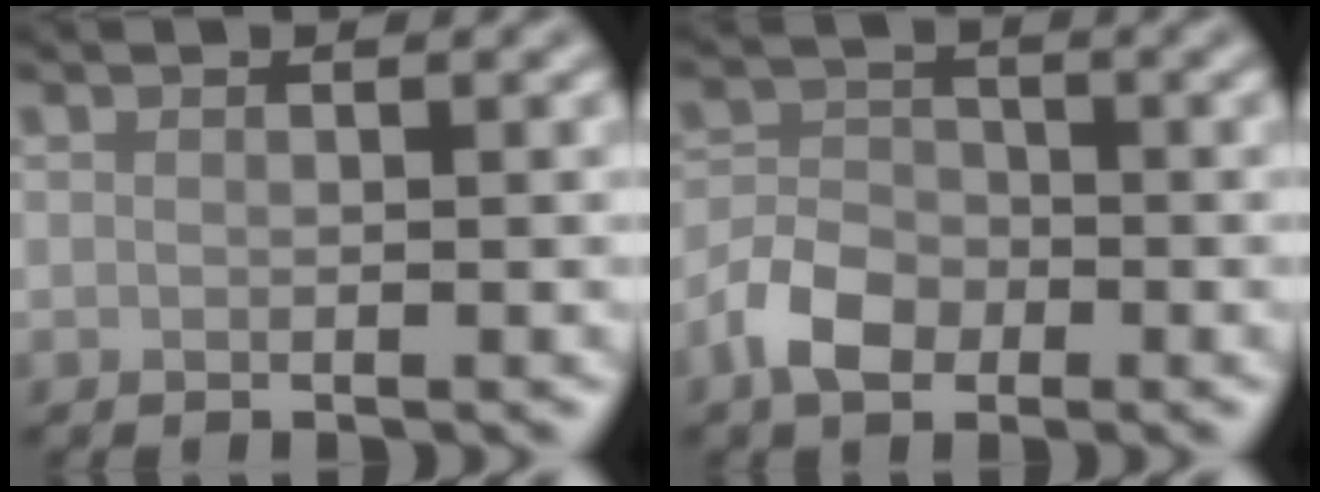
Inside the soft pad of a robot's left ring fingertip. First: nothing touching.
{"total": 4.2, "force": [-2.1, 2.8, 2.3], "torque": [-0.043, 0.004, -0.047]}